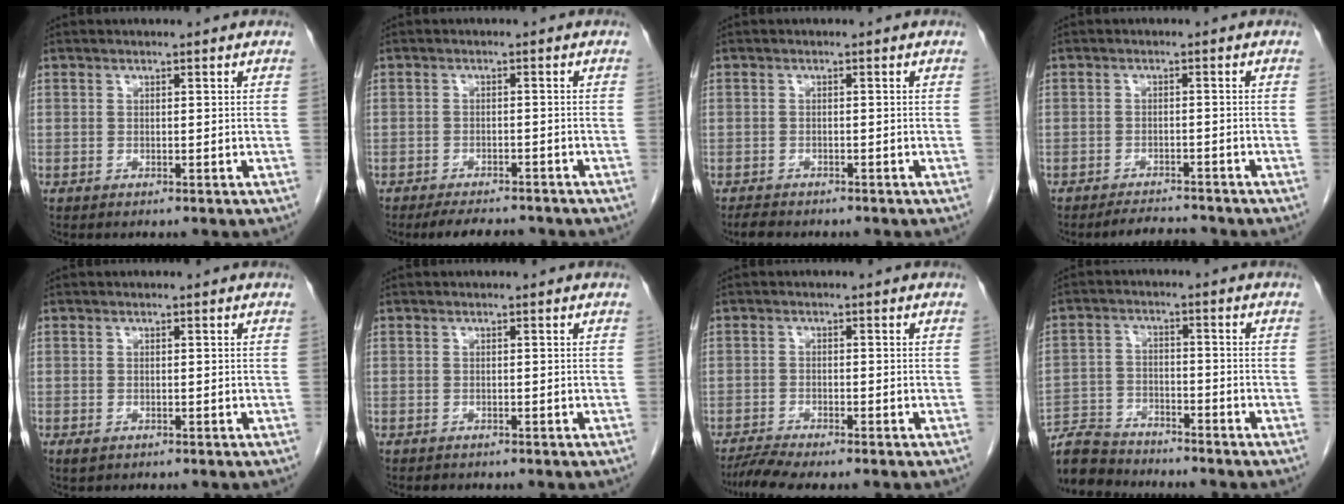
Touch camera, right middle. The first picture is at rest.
{"total": 6.5, "force": [-5.8, 1.7, 2.4], "torque": [-0.035, -0.008, -0.081]}
{"total": 2.8, "force": [-2.5, 0.8, 1.1], "torque": [-0.027, -0.009, -0.036]}
{"total": 3.5, "force": [-3.5, 0.5, 0.5], "torque": [-0.013, -0.013, -0.054]}
{"total": 0.9, "force": [-0.3, 0.5, 0.6], "torque": [-0.010, -0.001, 0.001]}
{"total": 0.5, "force": [-0.4, 0.3, 0.1], "torque": [-0.011, 0.001, -0.007]}
{"total": 3.9, "force": [-3.4, -0.4, 1.9], "torque": [-0.039, -0.015, -0.064]}
{"total": 8.8, "force": [-8.5, 2.2, 1.2], "torque": [-0.027, -0.003, -0.152]}